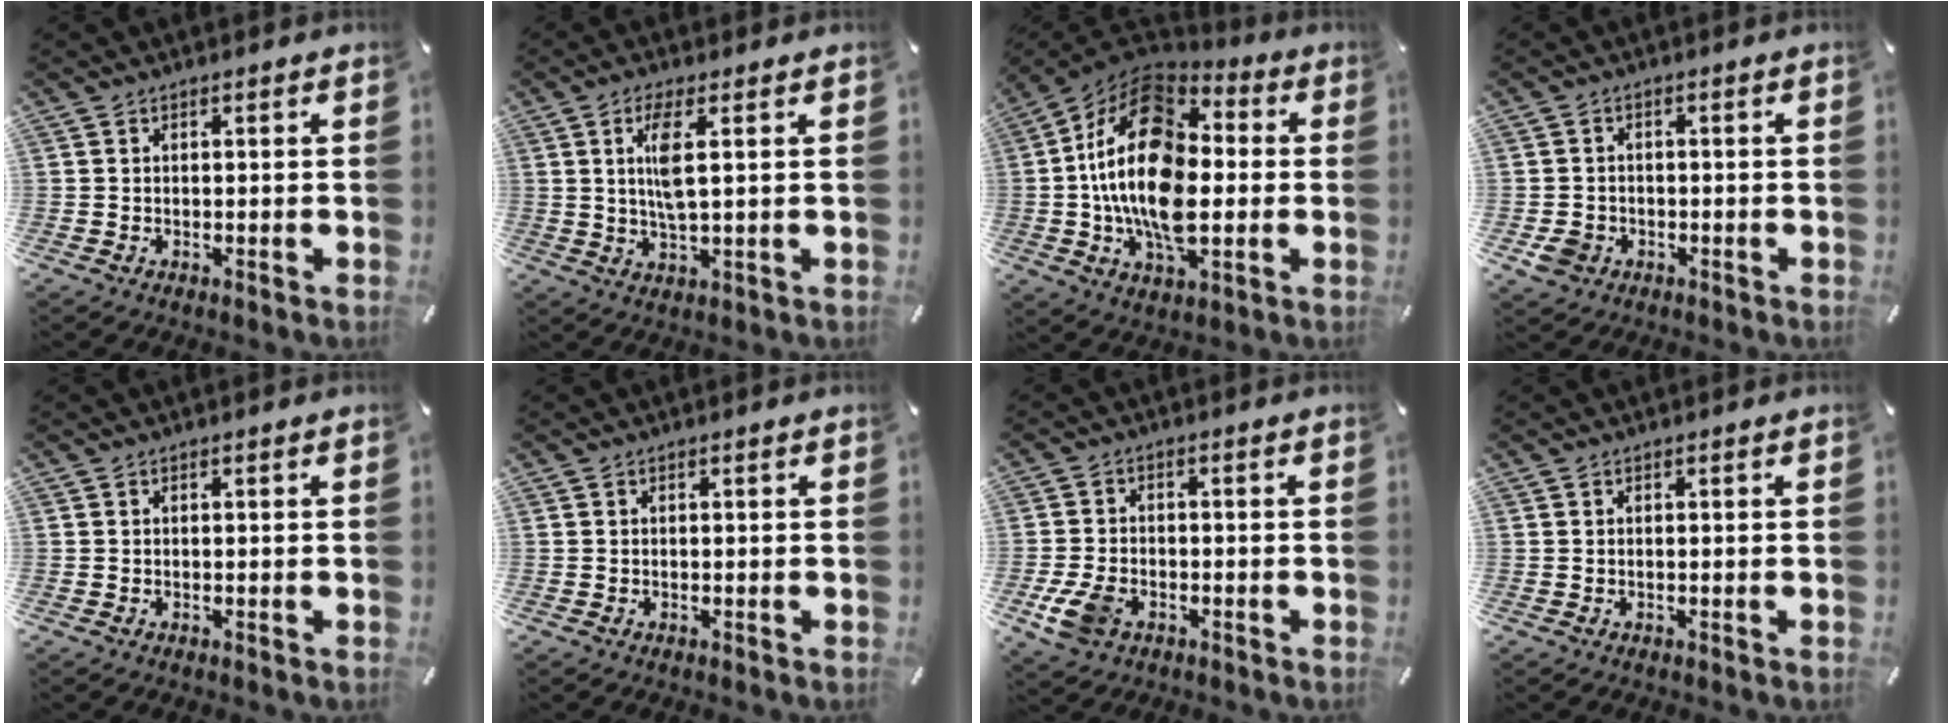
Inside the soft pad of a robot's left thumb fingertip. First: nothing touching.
{"total": 7.0, "force": [1.7, 1.8, 6.6], "torque": [-0.146, -0.004, 0.023]}
{"total": 22.7, "force": [-0.9, 13.9, 17.9], "torque": [-0.358, 0.007, -0.021]}
{"total": 4.0, "force": [-1.5, 3.4, 1.4], "torque": [-0.034, 0.002, -0.029]}
{"total": 0.0}
{"total": 0.0}
{"total": 6.9, "force": [-2.8, 4.7, 4.2], "torque": [-0.105, 0.004, -0.053]}
{"total": 0.0}